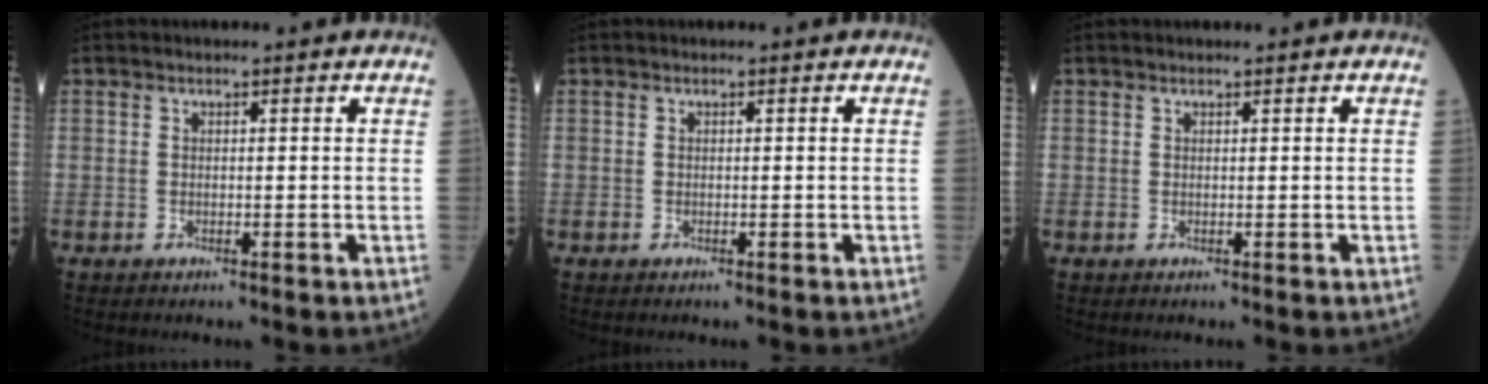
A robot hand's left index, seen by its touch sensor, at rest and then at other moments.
{"total": 0.0}
{"total": 0.5, "force": [0.5, 0.0, 0.1], "torque": [-0.005, 0.002, 0.008]}